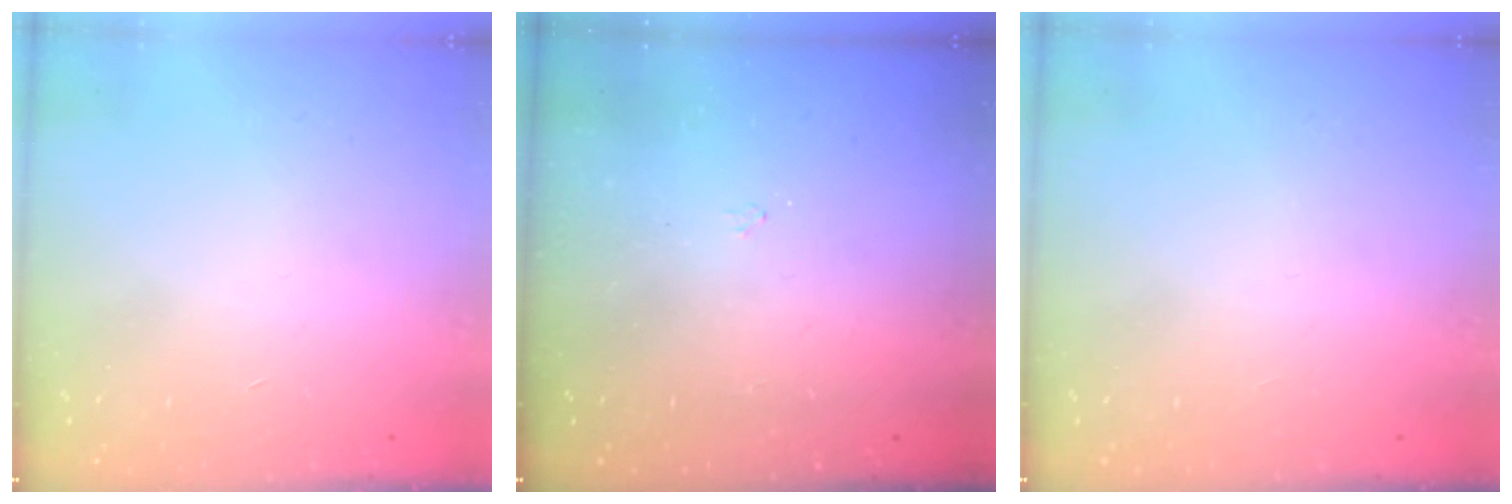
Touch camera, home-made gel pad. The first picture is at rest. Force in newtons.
{"total": 2.9, "press": 2.9, "slide": 0.5}
{"total": 0.0}